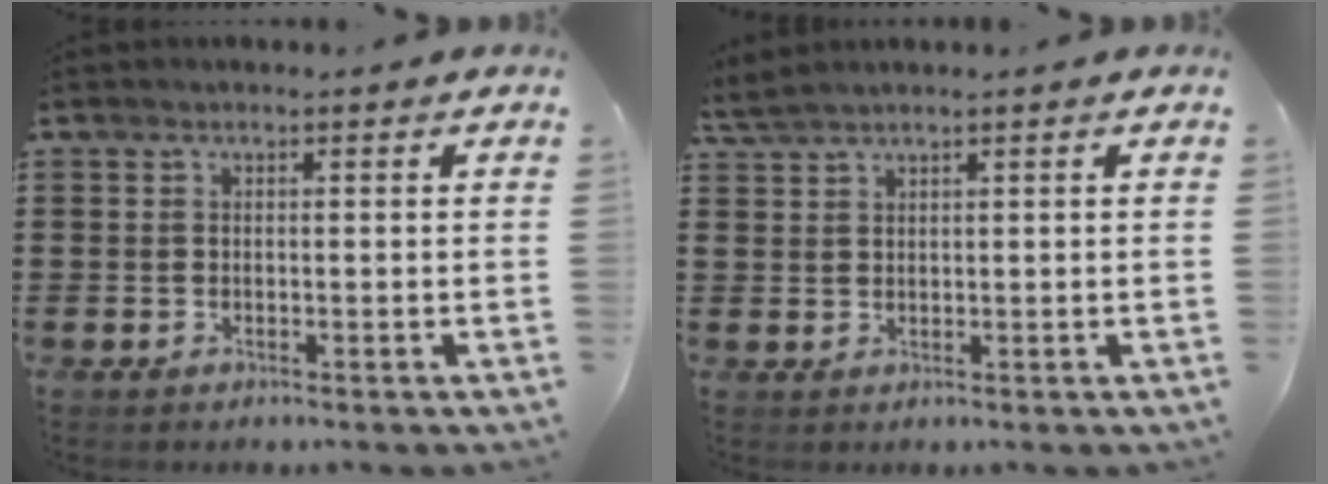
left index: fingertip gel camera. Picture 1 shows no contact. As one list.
[{"total": 1.9, "force": [1.7, -0.1, 0.8], "torque": [-0.020, 0.002, 0.034]}]